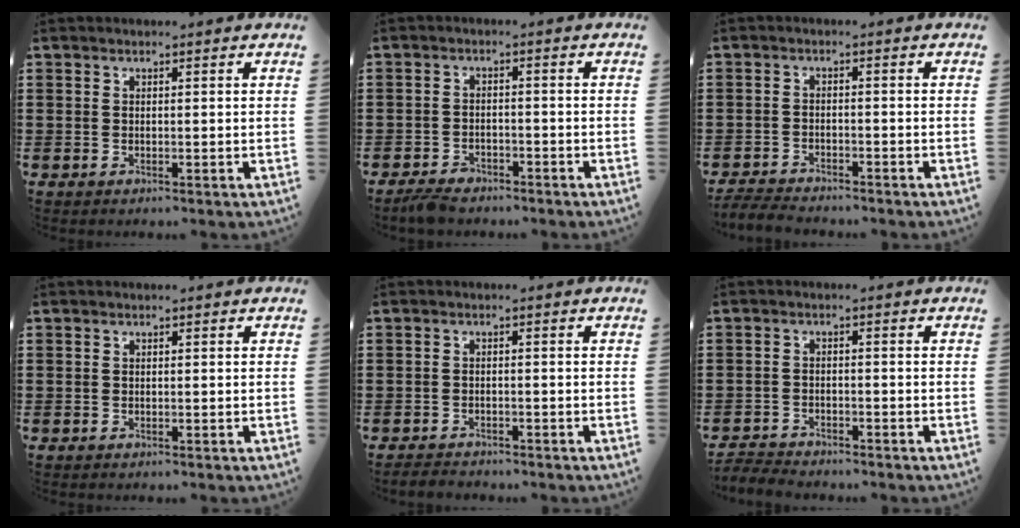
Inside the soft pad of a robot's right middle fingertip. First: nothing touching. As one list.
[{"total": 2.7, "force": [-2.5, 0.7, 0.4], "torque": [-0.012, 0.006, -0.053]}, {"total": 3.1, "force": [-3.0, 0.3, 0.2], "torque": [-0.016, -0.003, -0.067]}, {"total": 0.0}, {"total": 1.8, "force": [-1.7, 0.2, -0.1], "torque": [-0.006, -0.002, -0.039]}, {"total": 3.0, "force": [-3.0, 0.4, 0.0], "torque": [-0.006, -0.003, -0.064]}]